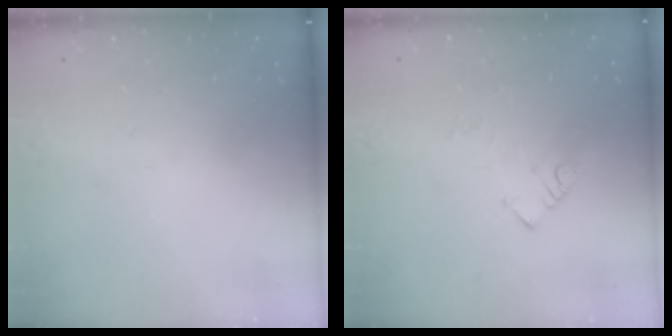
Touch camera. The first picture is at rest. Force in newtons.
{"total": 4.0, "press": 4.0, "slide": 0.4}